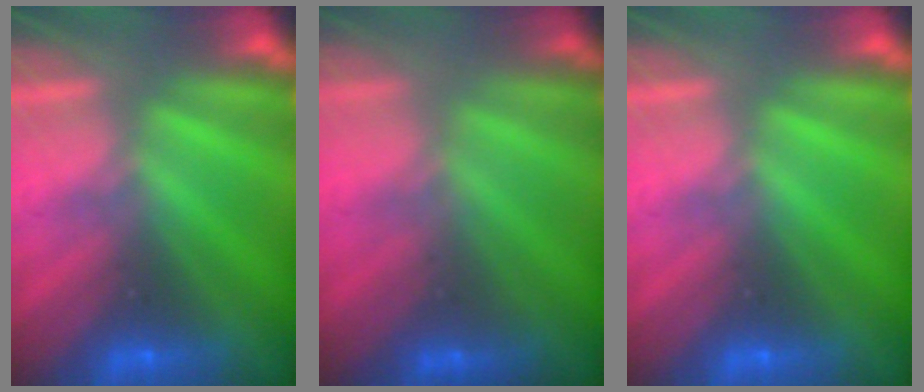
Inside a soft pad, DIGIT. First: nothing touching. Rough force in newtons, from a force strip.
{"total": 1.4}
{"total": 0.0}